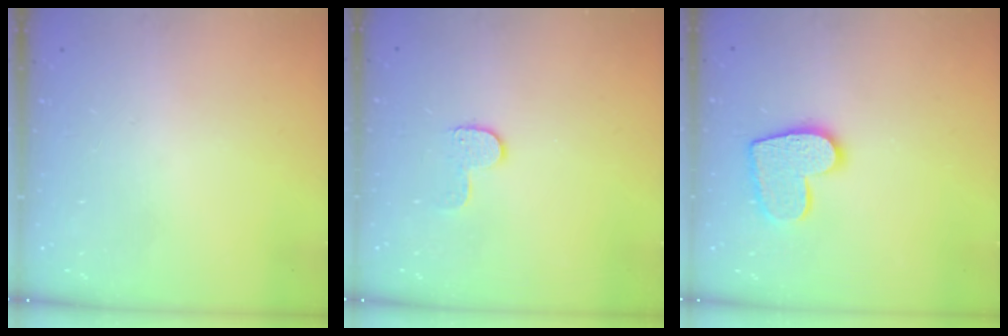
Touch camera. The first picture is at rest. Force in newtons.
{"total": 7.4, "press": 7.4, "slide": 0.4}
{"total": 12.1, "press": 12.0, "slide": 0.8}